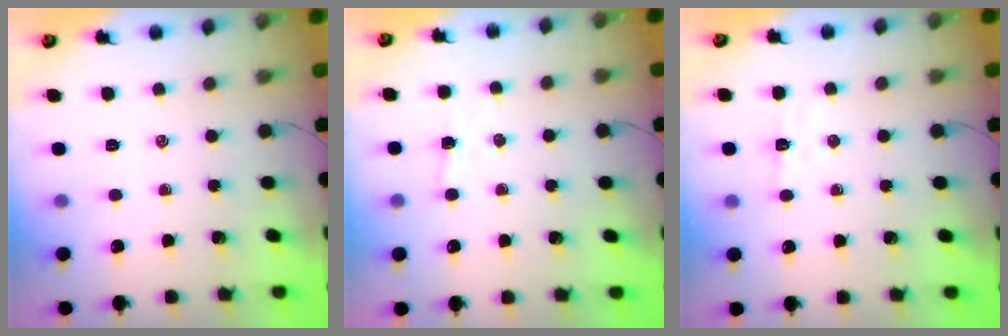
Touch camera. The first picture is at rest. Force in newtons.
{"total": 3.0, "press": 2.9, "slide": 0.7}
{"total": 5.1, "press": 5.0, "slide": 1.2}